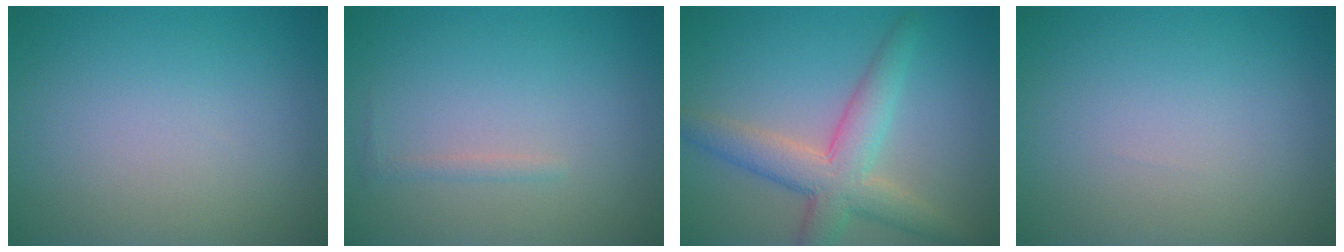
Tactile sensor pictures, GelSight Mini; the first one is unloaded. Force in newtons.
{"total": 0.7, "press": 0.7, "slide": 0.0}
{"total": 5.5, "press": 5.5, "slide": 0.2}
{"total": 0.0}